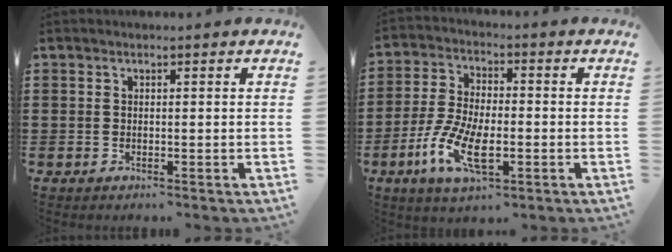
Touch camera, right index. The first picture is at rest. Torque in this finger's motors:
{"motor_torque": [2.14, 0.00, 0.90, 0.13]}